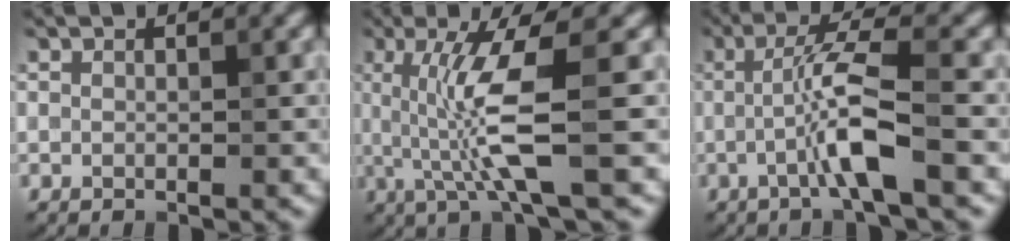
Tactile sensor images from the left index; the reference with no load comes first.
{"total": 6.2, "force": [0.2, 0.7, 6.1], "torque": [-0.130, -0.007, 0.011]}
{"total": 4.7, "force": [-1.2, 0.3, 4.6], "torque": [-0.088, 0.014, -0.031]}